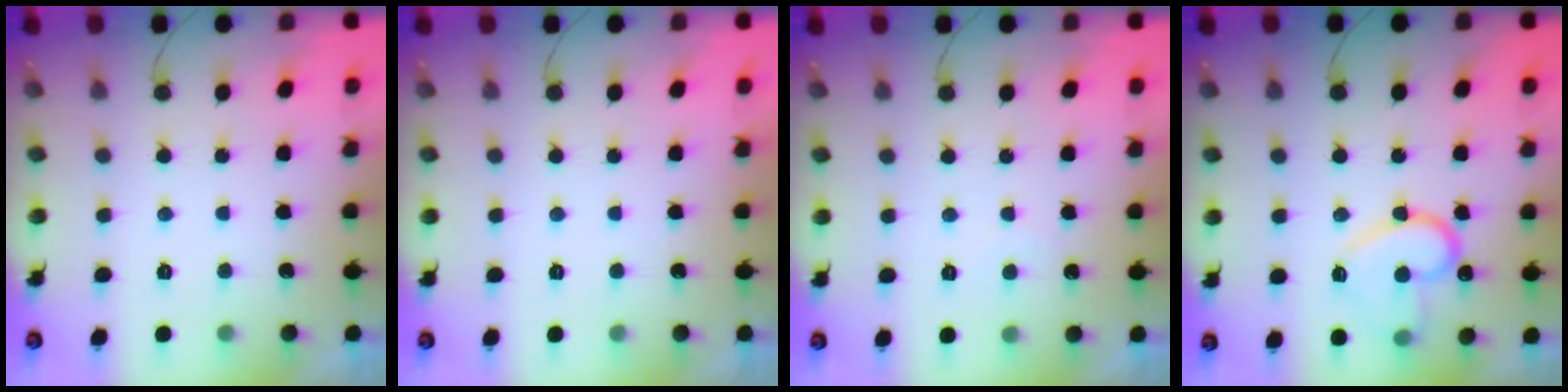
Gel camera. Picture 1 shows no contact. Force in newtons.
{"total": 1.8, "press": 1.8, "slide": 0.1}
{"total": 3.3, "press": 3.2, "slide": 0.2}
{"total": 14.8, "press": 14.8, "slide": 1.4}